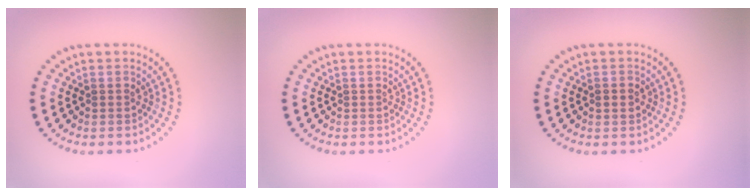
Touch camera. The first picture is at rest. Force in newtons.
{"total": 0.0}
{"total": 1.2, "press": 1.2, "slide": 0.1}